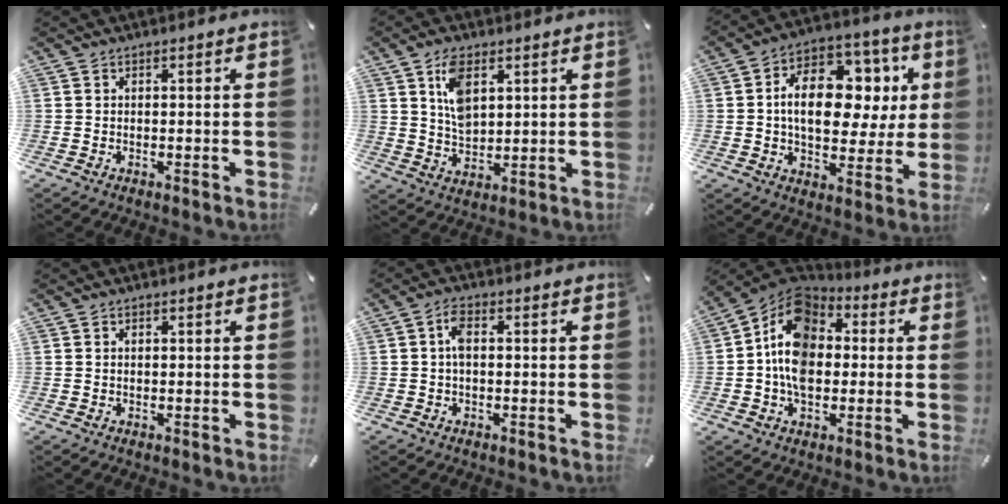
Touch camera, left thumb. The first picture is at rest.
{"total": 7.6, "force": [3.4, 4.2, 5.3], "torque": [-0.106, -0.004, 0.059]}
{"total": 17.1, "force": [3.1, 11.3, 12.5], "torque": [-0.197, -0.004, 0.059]}
{"total": 0.5, "force": [0.1, 0.4, 0.4], "torque": [-0.008, 0.000, 0.002]}
{"total": 3.6, "force": [0.1, 1.8, 3.2], "torque": [-0.070, 0.005, -0.001]}
{"total": 13.4, "force": [-0.7, 10.0, 8.9], "torque": [-0.173, 0.008, -0.022]}